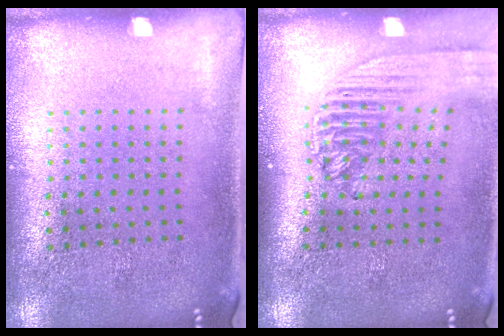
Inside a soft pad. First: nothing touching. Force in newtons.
{"total": 2.1, "press": 1.6, "slide": 1.3}